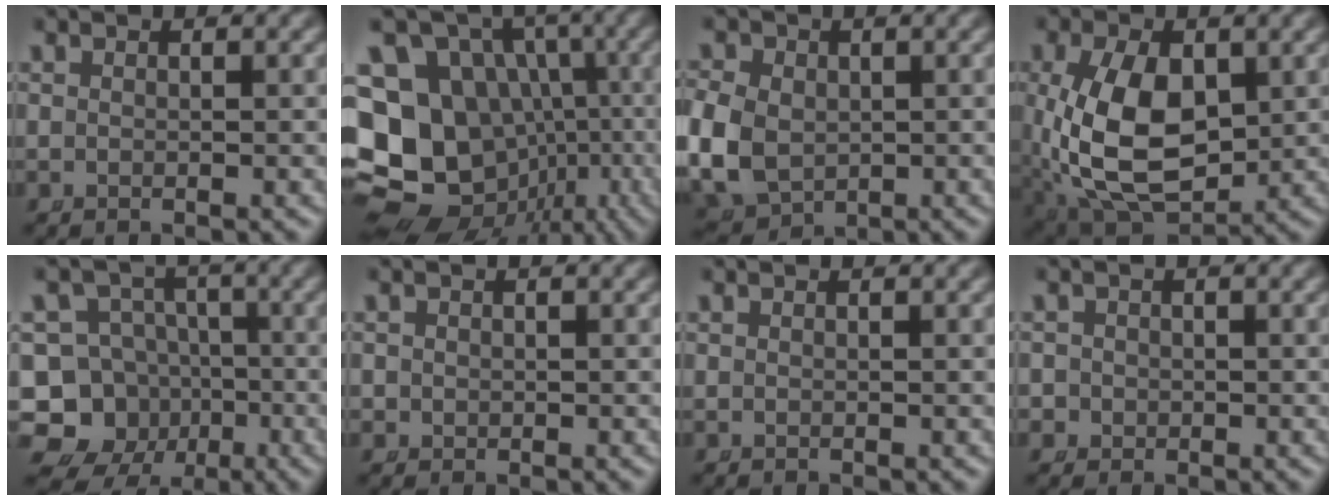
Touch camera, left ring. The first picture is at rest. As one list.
[{"total": 22.2, "force": [-4.3, 19.2, 10.4], "torque": [-0.254, -0.092, -0.057]}, {"total": 8.2, "force": [-1.4, 7.1, 3.8], "torque": [-0.112, -0.044, -0.006]}, {"total": 9.6, "force": [-0.8, 6.2, 7.2], "torque": [-0.164, -0.050, 0.014]}, {"total": 16.7, "force": [-5.1, 15.2, 4.8], "torque": [-0.146, -0.088, -0.077]}, {"total": 1.7, "force": [-0.1, 1.7, 0.4], "torque": [-0.016, -0.011, 0.001]}, {"total": 0.0}, {"total": 2.9, "force": [-0.7, 2.8, 0.4], "torque": [-0.021, -0.012, -0.013]}]